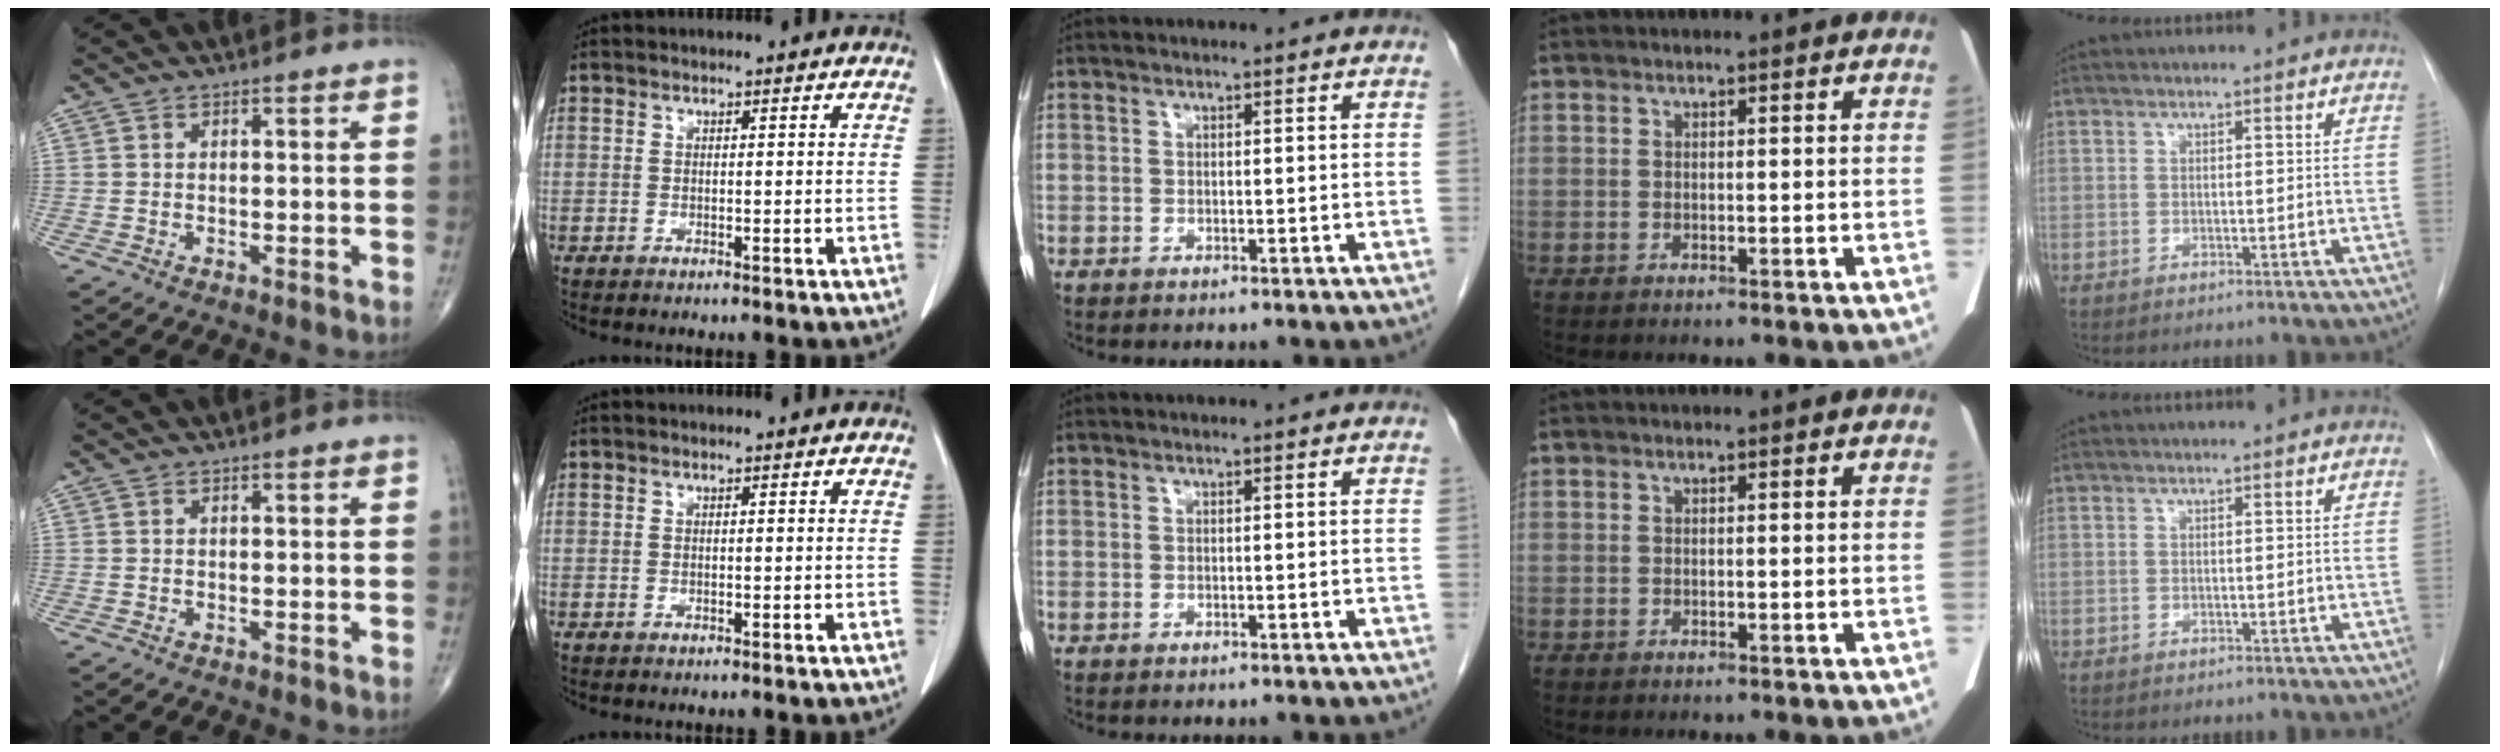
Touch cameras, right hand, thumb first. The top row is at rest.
{}